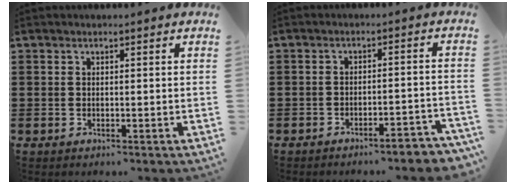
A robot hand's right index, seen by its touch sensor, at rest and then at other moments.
{"total": 3.1, "force": [-3.0, -0.2, 0.9], "torque": [-0.020, -0.005, -0.061]}